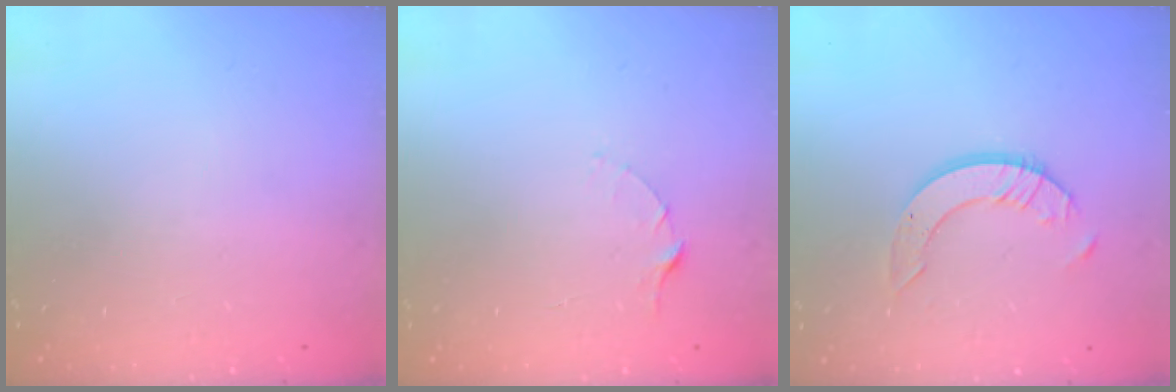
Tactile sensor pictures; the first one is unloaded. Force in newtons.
{"total": 2.5, "press": 2.5, "slide": 0.3}
{"total": 6.1, "press": 6.1, "slide": 0.6}